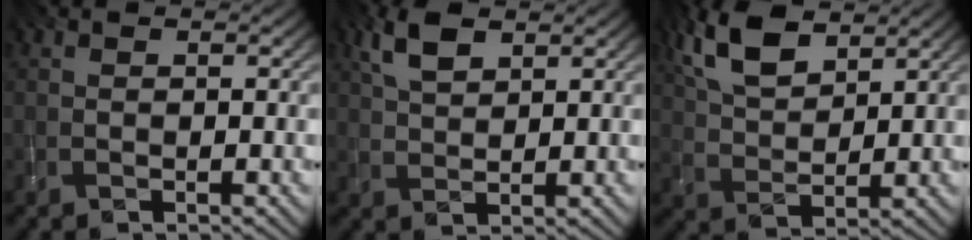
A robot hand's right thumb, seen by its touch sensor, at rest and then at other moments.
{"total": 3.6, "force": [2.0, 1.3, 2.6], "torque": [-0.064, 0.006, 0.047]}
{"total": 7.5, "force": [4.3, 3.2, 5.2], "torque": [-0.131, 0.013, 0.095]}